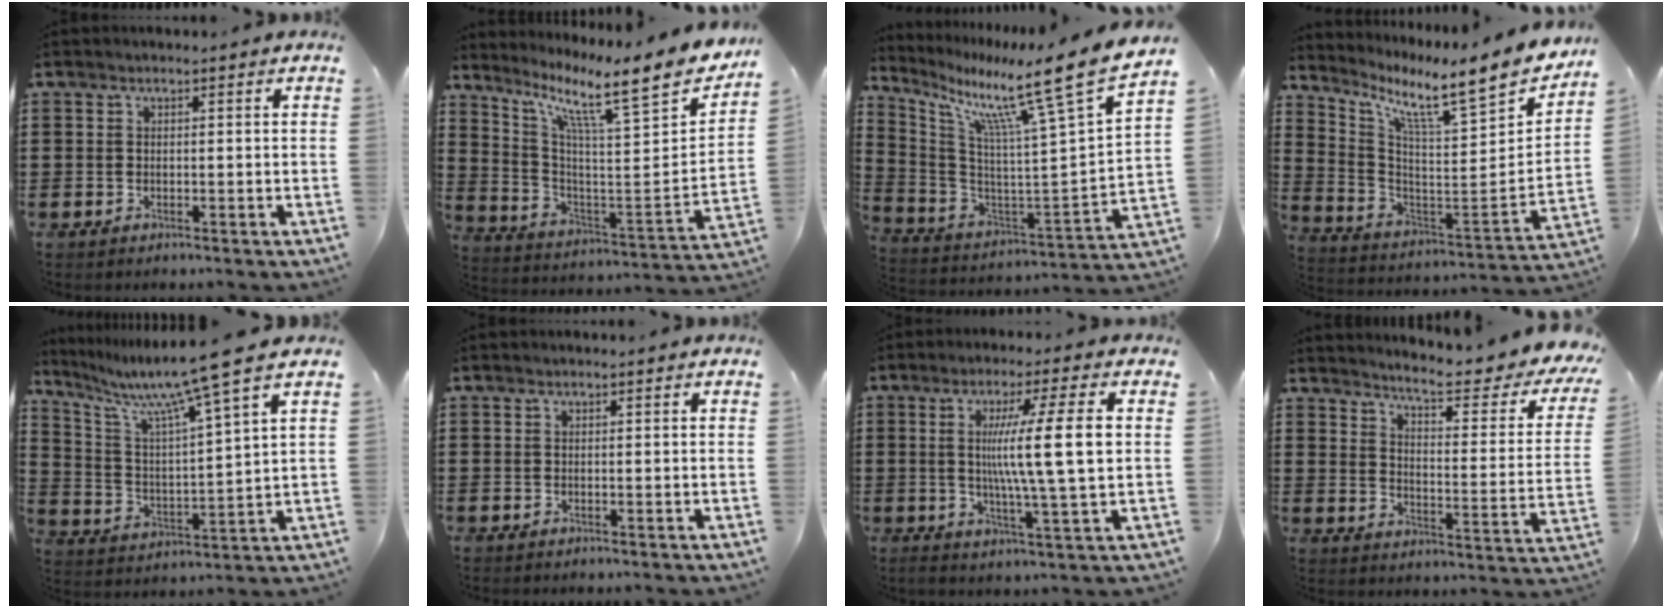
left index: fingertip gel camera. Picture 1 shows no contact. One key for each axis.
{"total": 10.6, "fx": 8.1, "fy": 1.0, "fz": 6.8, "tx": -0.126, "ty": -0.080, "tz": 0.115}
{"total": 13.0, "fx": 9.0, "fy": 0.0, "fz": 9.3, "tx": -0.175, "ty": -0.076, "tz": 0.126}
{"total": 8.4, "fx": 6.6, "fy": 0.6, "fz": 5.2, "tx": -0.112, "ty": -0.070, "tz": 0.092}
{"total": 9.7, "fx": 7.7, "fy": -1.1, "fz": 5.8, "tx": -0.145, "ty": -0.048, "tz": 0.119}
{"total": 0.0}
{"total": 11.6, "fx": 1.4, "fy": 0.2, "fz": 11.5, "tx": -0.202, "ty": -0.002, "tz": 0.017}
{"total": 5.9, "fx": 5.0, "fy": 0.0, "fz": 3.1, "tx": -0.069, "ty": -0.047, "tz": 0.074}